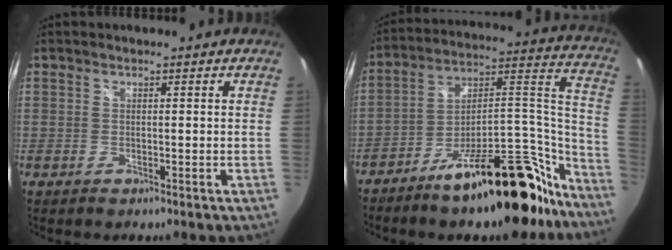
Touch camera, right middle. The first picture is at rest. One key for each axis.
{"total": 25.2, "fx": -19.4, "fy": 8.0, "fz": 14.1, "tx": -0.154, "ty": 0.057, "tz": -0.278}